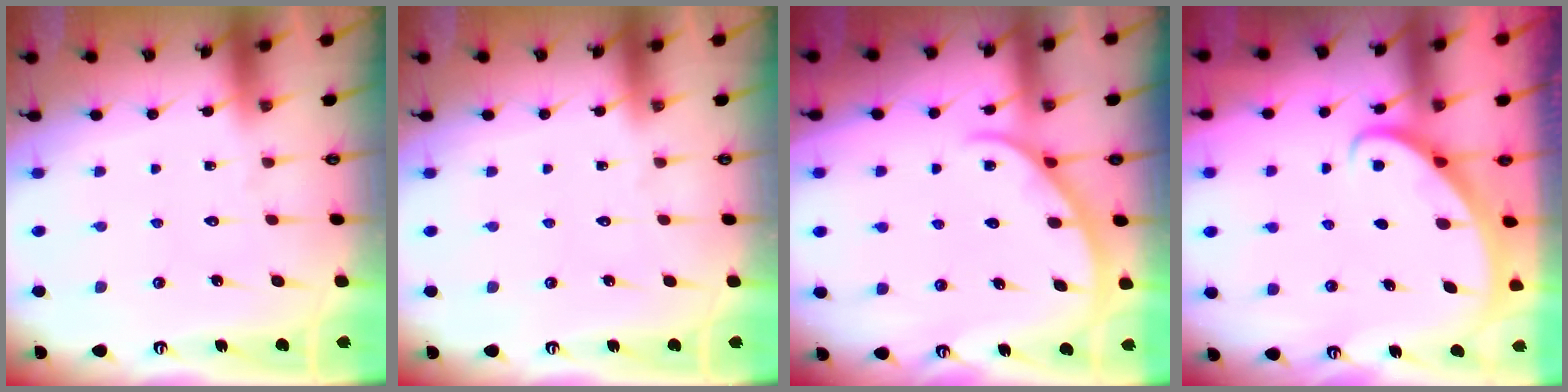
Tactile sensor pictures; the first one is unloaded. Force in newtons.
{"total": 0.0}
{"total": 2.7, "press": 2.6, "slide": 0.3}
{"total": 2.7, "press": 2.7, "slide": 0.2}